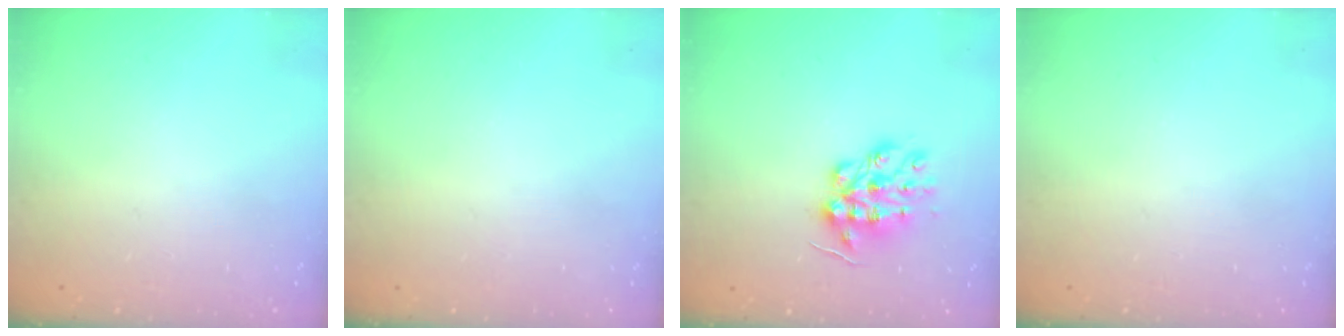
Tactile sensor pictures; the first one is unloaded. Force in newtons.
{"total": 0.0}
{"total": 13.3, "press": 13.3, "slide": 0.3}
{"total": 0.0}